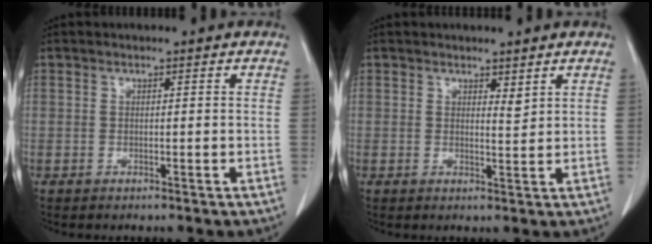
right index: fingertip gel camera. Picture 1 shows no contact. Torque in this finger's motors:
{"motor_torque": [-0.26, 0.41, 0.02, 0.00]}